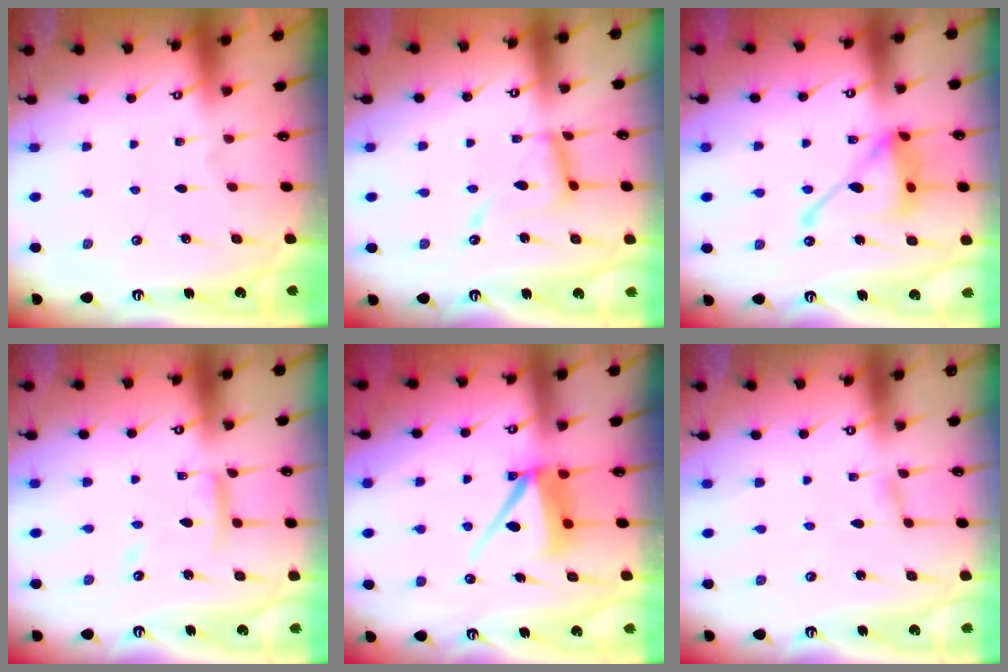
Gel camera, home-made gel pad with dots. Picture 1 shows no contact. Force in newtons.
{"total": 11.5, "press": 11.5, "slide": 1.0}
{"total": 15.3, "press": 15.3, "slide": 1.4}
{"total": 10.2, "press": 10.2, "slide": 0.8}
{"total": 8.0, "press": 7.9, "slide": 1.0}
{"total": 1.1, "press": 1.1, "slide": 0.1}